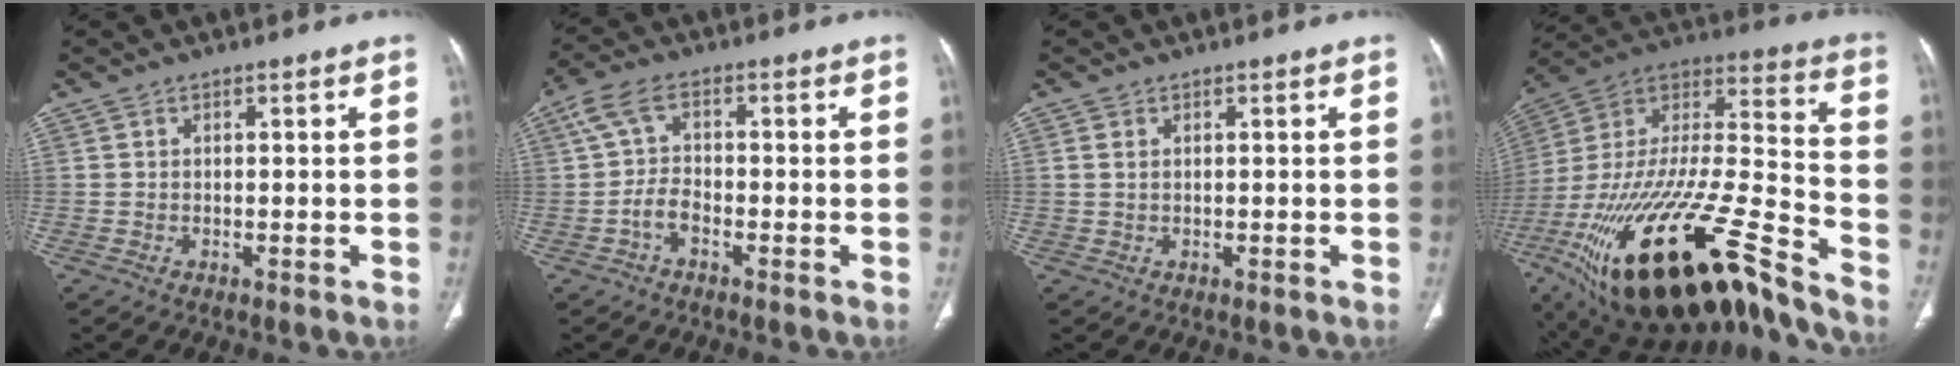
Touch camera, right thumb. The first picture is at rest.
{"total": 5.0, "force": [-1.8, 2.8, 3.7], "torque": [-0.078, 0.024, -0.038]}
{"total": 1.3, "force": [0.5, 0.8, 0.9], "torque": [-0.022, 0.001, 0.014]}
{"total": 37.3, "force": [-23.0, 12.0, 26.8], "torque": [-0.485, 0.042, -0.392]}